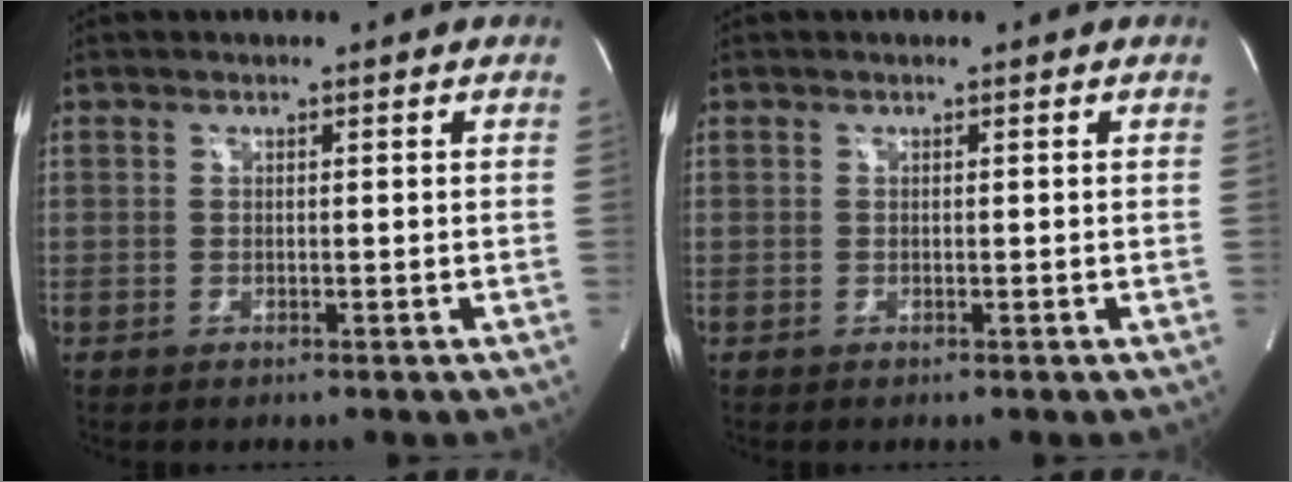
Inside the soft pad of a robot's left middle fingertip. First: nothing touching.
{"total": 0.0}